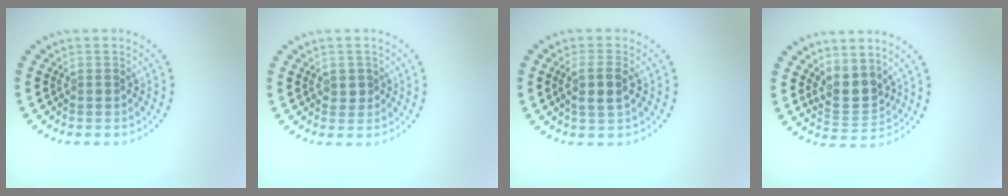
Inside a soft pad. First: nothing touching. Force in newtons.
{"total": 0.7, "press": 0.7, "slide": 0.2}
{"total": 2.5, "press": 2.2, "slide": 1.0}
{"total": 2.8, "press": 2.4, "slide": 1.4}